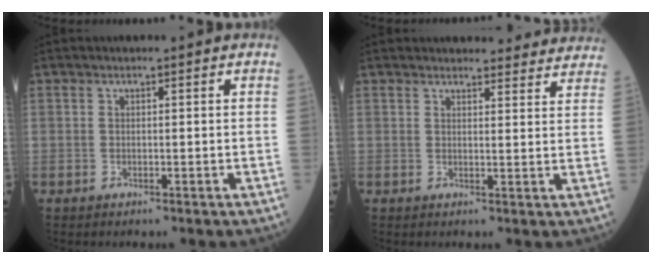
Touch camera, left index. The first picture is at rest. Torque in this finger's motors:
{"motor_torque": [0.93, -1.21, 0.49, 0.07]}